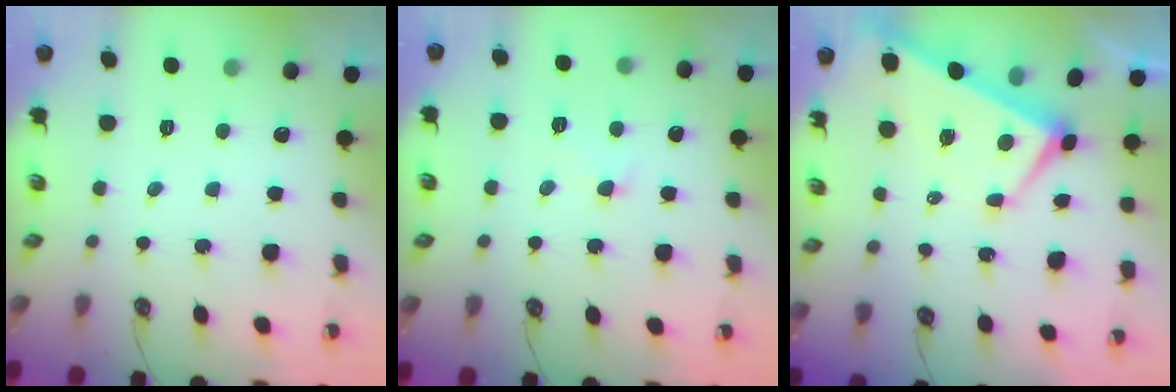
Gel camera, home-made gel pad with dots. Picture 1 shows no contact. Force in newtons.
{"total": 2.6, "press": 2.6, "slide": 0.5}
{"total": 0.9, "press": 0.4, "slide": 0.9}